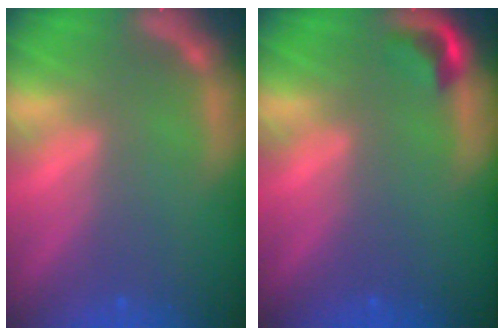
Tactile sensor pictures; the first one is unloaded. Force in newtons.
{"total": 1.9}